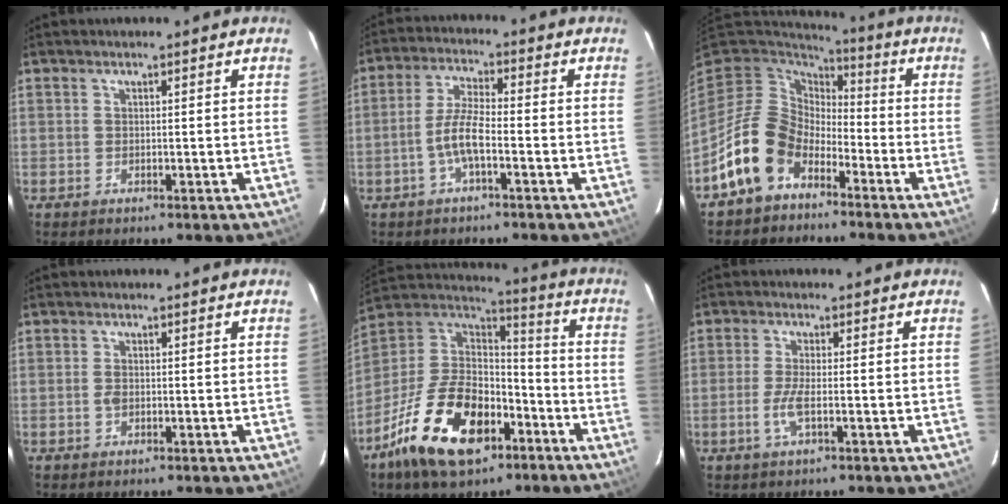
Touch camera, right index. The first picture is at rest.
{"total": 5.7, "force": [-2.4, 1.0, 5.1], "torque": [-0.109, 0.006, -0.046]}
{"total": 13.5, "force": [-7.7, 9.2, 6.1], "torque": [-0.144, 0.018, -0.136]}
{"total": 1.3, "force": [-0.3, 0.8, 0.9], "torque": [-0.019, 0.001, -0.007]}
{"total": 23.4, "force": [-12.4, 12.7, 15.3], "torque": [-0.317, -0.006, -0.209]}
{"total": 3.7, "force": [-1.4, 0.4, 3.5], "torque": [-0.075, -0.005, -0.030]}